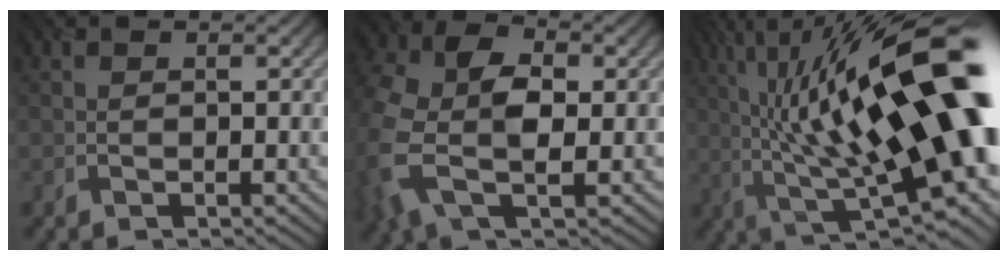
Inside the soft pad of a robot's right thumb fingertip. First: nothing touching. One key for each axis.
{"total": 11.4, "fx": -0.4, "fy": 7.5, "fz": 8.6, "tx": -0.236, "ty": -0.011, "tz": -0.009}
{"total": 22.3, "fx": 3.4, "fy": 7.1, "fz": 20.9, "tx": -0.332, "ty": 0.037, "tz": 0.061}